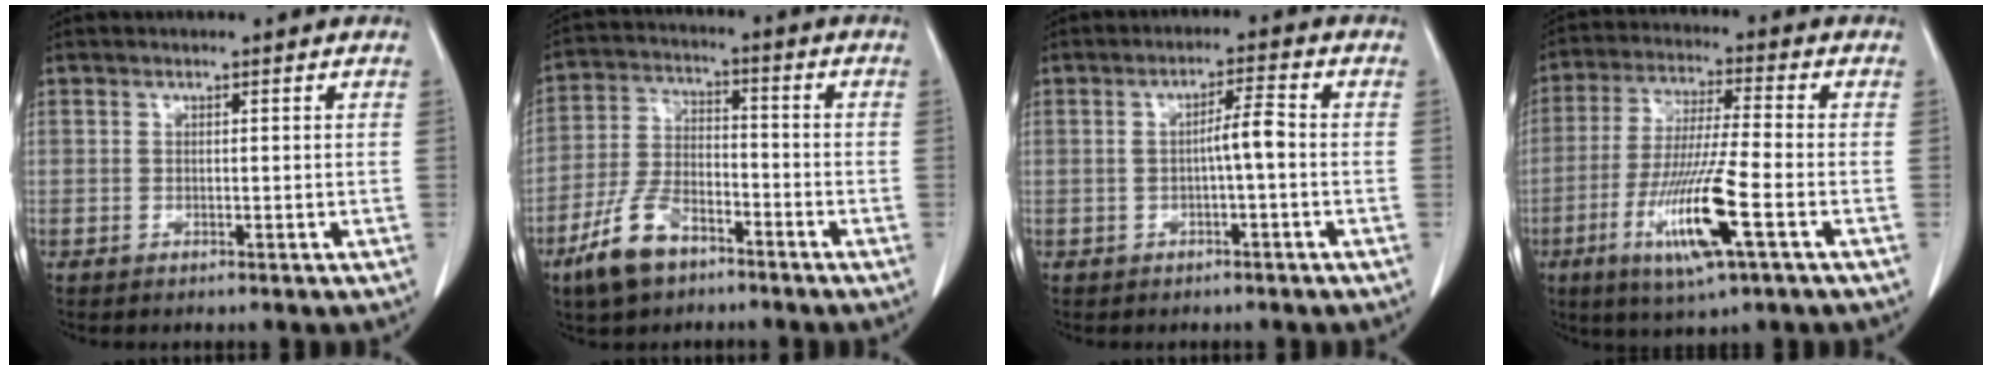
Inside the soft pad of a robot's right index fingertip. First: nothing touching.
{"total": 9.7, "force": [-6.3, 4.6, 5.8], "torque": [-0.131, -0.002, -0.120]}
{"total": 3.7, "force": [-0.5, 0.2, 3.6], "torque": [-0.059, 0.008, -0.009]}
{"total": 13.2, "force": [-5.0, 0.2, 12.2], "torque": [-0.245, -0.025, -0.091]}